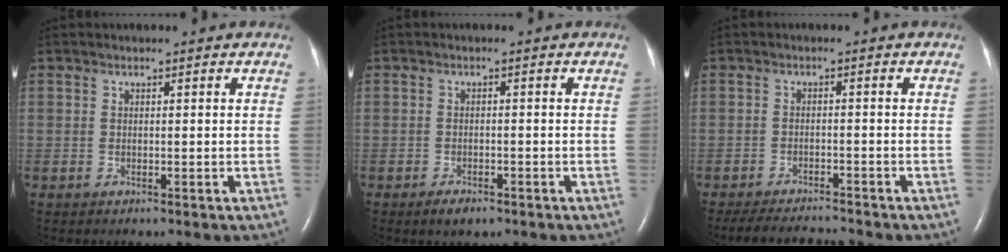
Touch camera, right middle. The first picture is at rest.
{"total": 2.5, "force": [-1.7, 1.0, 1.4], "torque": [-0.032, -0.003, -0.023]}
{"total": 6.7, "force": [-6.5, 0.3, 1.7], "torque": [-0.029, -0.008, -0.104]}